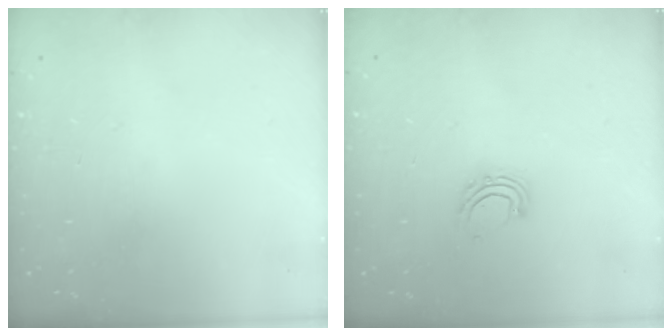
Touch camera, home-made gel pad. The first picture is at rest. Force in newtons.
{"total": 6.3, "press": 6.2, "slide": 1.3}